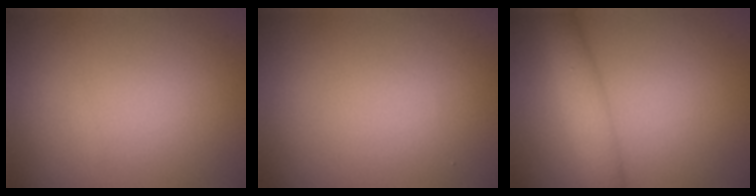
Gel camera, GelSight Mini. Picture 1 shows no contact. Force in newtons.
{"total": 0.0}
{"total": 4.2, "press": 4.1, "slide": 0.1}